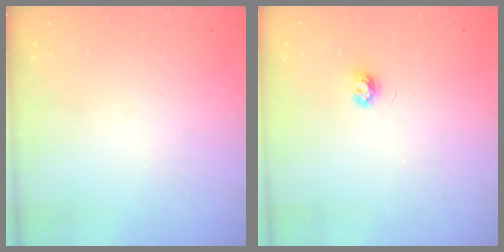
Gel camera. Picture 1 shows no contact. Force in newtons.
{"total": 3.5, "press": 3.4, "slide": 0.3}